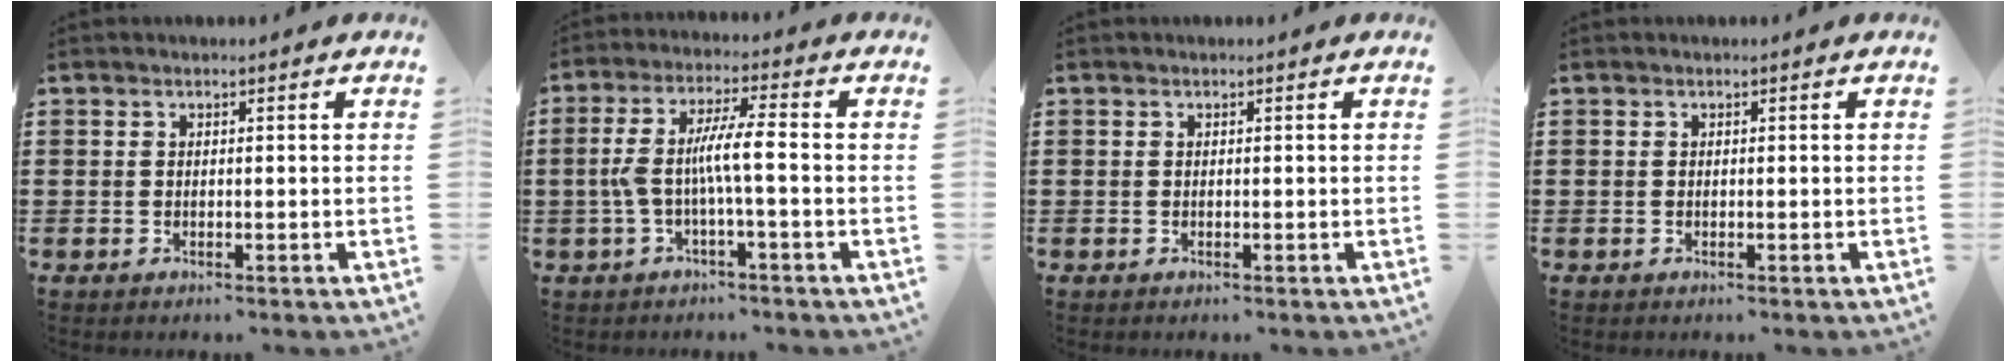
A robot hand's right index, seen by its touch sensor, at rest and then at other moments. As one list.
[{"total": 6.9, "force": [-1.2, 0.7, 6.7], "torque": [-0.134, -0.003, -0.028]}, {"total": 0.0}, {"total": 0.0}]